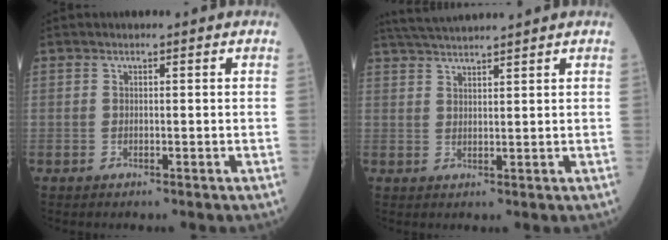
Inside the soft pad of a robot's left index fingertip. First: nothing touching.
{"total": 6.5, "force": [6.0, -1.1, 2.1], "torque": [-0.040, 0.026, 0.105]}